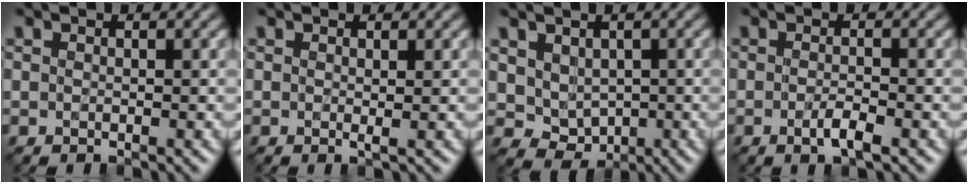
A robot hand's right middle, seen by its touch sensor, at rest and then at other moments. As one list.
[{"total": 0.5, "force": [0.4, 0.0, 0.4], "torque": [-0.007, 0.000, 0.006]}, {"total": 4.1, "force": [0.5, 3.4, 2.2], "torque": [-0.038, -0.005, 0.012]}, {"total": 1.9, "force": [-1.1, 0.4, 1.4], "torque": [-0.029, -0.001, -0.021]}]